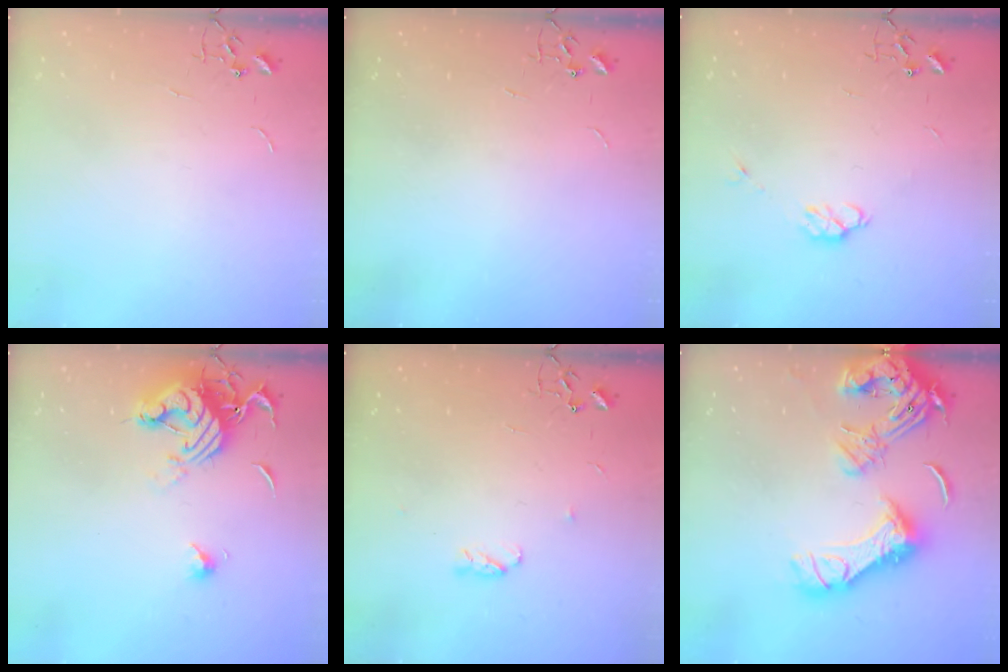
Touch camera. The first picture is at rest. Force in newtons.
{"total": 0.0}
{"total": 6.2, "press": 6.0, "slide": 1.5}
{"total": 14.0, "press": 14.0, "slide": 1.1}
{"total": 3.8, "press": 3.7, "slide": 0.6}
{"total": 21.2, "press": 21.0, "slide": 2.3}